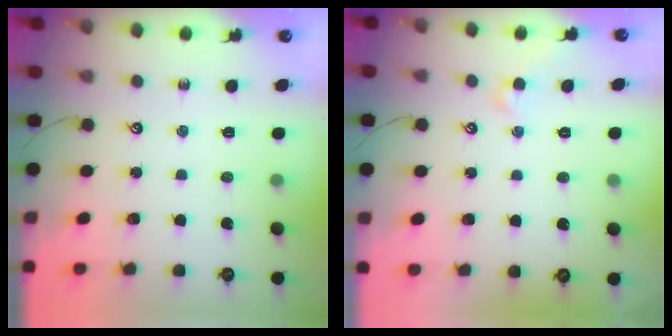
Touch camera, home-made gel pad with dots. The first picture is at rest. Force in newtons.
{"total": 1.0, "press": 1.0, "slide": 0.4}